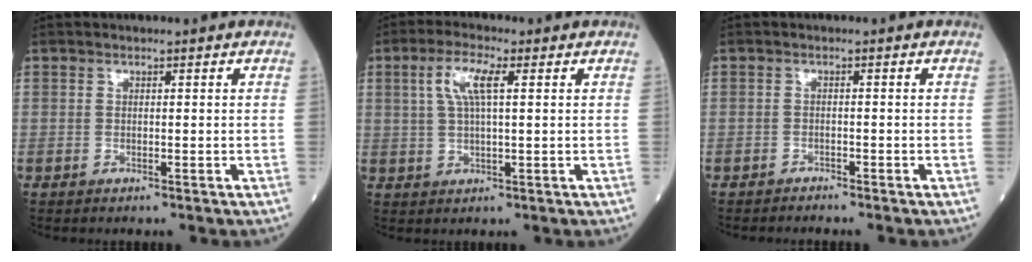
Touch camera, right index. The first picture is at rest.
{"total": 5.6, "force": [1.8, 1.1, 5.2], "torque": [-0.111, 0.011, 0.038]}
{"total": 0.9, "force": [-0.9, 0.0, -0.2], "torque": [-0.003, -0.005, -0.016]}